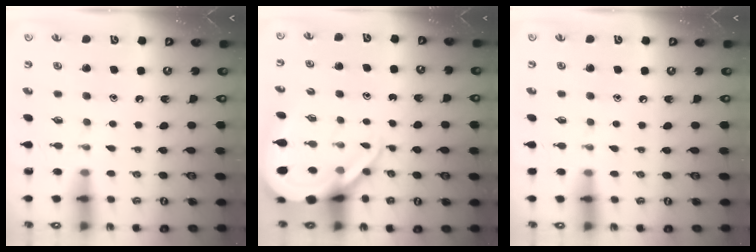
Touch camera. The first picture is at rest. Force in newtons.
{"total": 10.1, "press": 10.1, "slide": 0.9}
{"total": 3.5, "press": 3.5, "slide": 0.5}